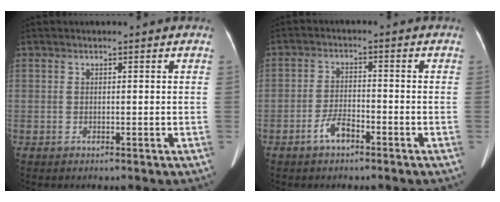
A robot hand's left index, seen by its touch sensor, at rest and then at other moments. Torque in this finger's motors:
{"motor_torque": [0.43, 0.49, 0.08, 0.02]}